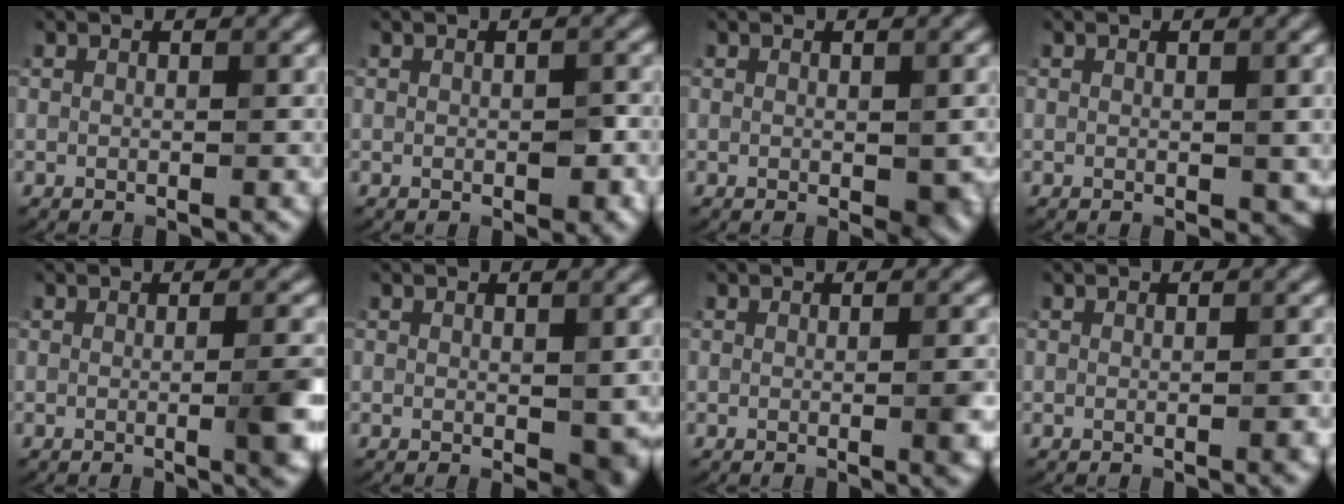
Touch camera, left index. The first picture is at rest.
{"total": 1.5, "force": [-0.3, 0.8, 1.3], "torque": [-0.018, -0.001, -0.001]}
{"total": 2.5, "force": [-0.3, 1.3, 2.1], "torque": [-0.026, -0.008, 0.001]}
{"total": 1.0, "force": [0.1, 0.6, 0.7], "torque": [-0.007, -0.002, 0.003]}
{"total": 4.2, "force": [-0.4, 1.1, 4.1], "torque": [-0.046, -0.002, -0.007]}
{"total": 4.1, "force": [-0.4, 2.3, 3.4], "torque": [-0.043, -0.013, -0.001]}
{"total": 2.2, "force": [-0.2, 0.5, 2.2], "torque": [-0.024, -0.002, -0.004]}
{"total": 1.1, "force": [-0.3, 0.1, 1.1], "torque": [-0.013, 0.001, -0.004]}